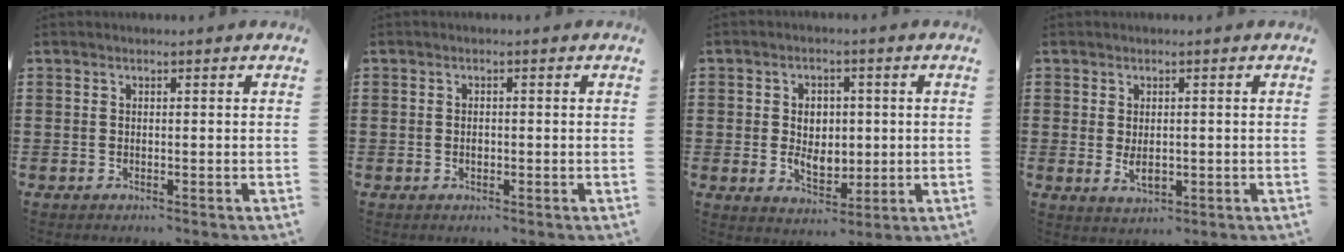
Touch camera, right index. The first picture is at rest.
{"total": 1.1, "force": [-0.2, 0.5, 0.9], "torque": [-0.019, -0.001, -0.004]}
{"total": 5.1, "force": [-0.1, 3.8, 3.3], "torque": [-0.054, 0.006, -0.007]}
{"total": 3.0, "force": [0.0, 1.4, 2.6], "torque": [-0.043, -0.002, -0.001]}